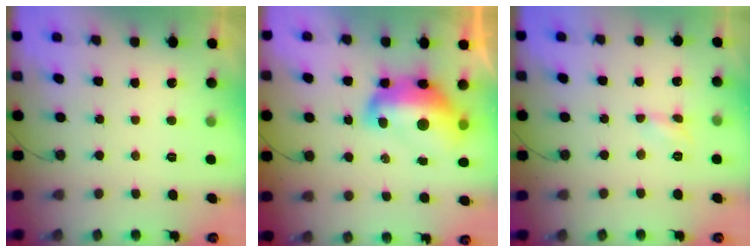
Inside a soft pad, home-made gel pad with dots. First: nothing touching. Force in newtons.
{"total": 17.6, "press": 17.6, "slide": 1.5}
{"total": 2.8, "press": 2.8, "slide": 0.4}